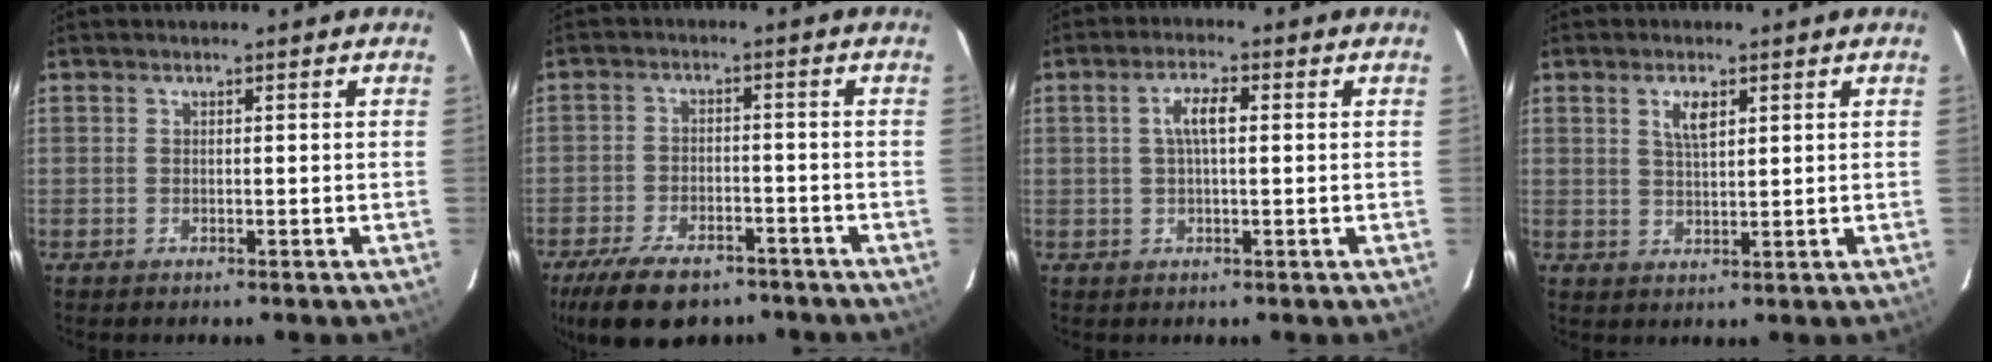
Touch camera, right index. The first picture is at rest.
{"total": 14.0, "force": [-10.2, 6.2, 7.3], "torque": [-0.169, -0.018, -0.163]}
{"total": 4.2, "force": [0.7, 1.2, 3.9], "torque": [-0.076, 0.010, 0.014]}
{"total": 3.9, "force": [1.8, 1.6, 3.0], "torque": [-0.054, 0.003, 0.034]}